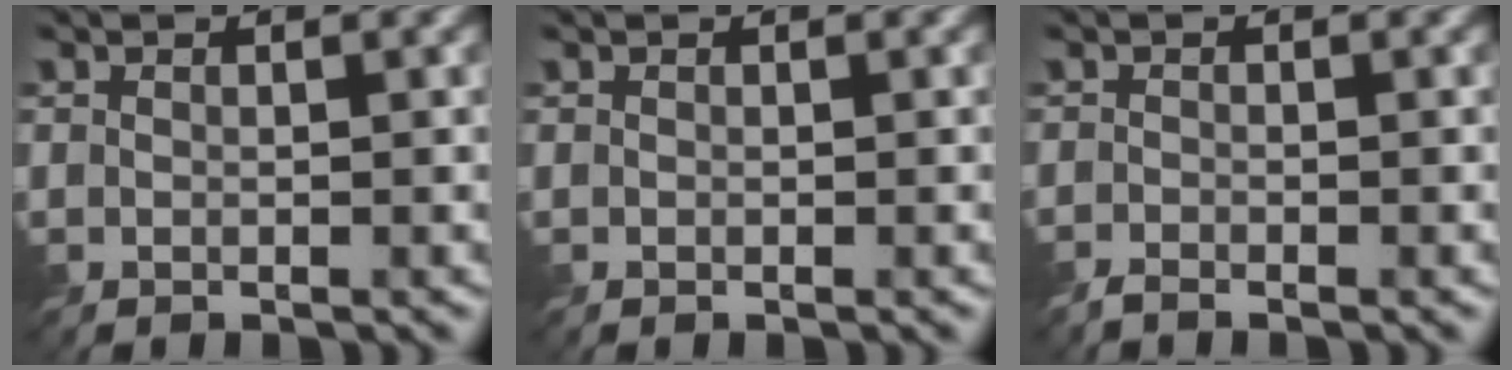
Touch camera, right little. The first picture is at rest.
{"total": 0.0}
{"total": 1.1, "force": [-1.0, 0.2, 0.3], "torque": [-0.006, -0.001, -0.025]}